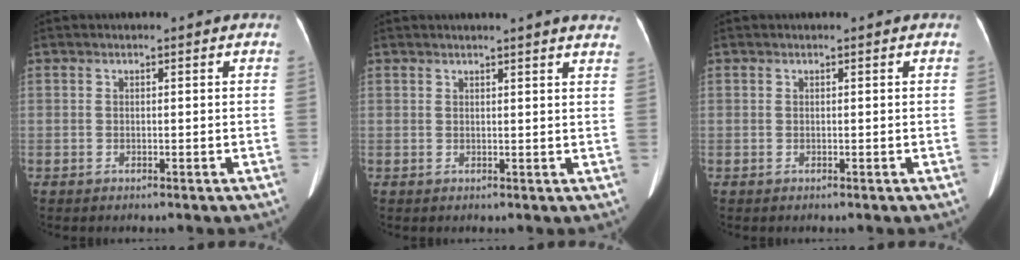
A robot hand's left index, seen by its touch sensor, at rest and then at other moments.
{"total": 9.3, "force": [8.5, 0.1, 3.8], "torque": [-0.040, -0.007, 0.075]}
{"total": 0.0}